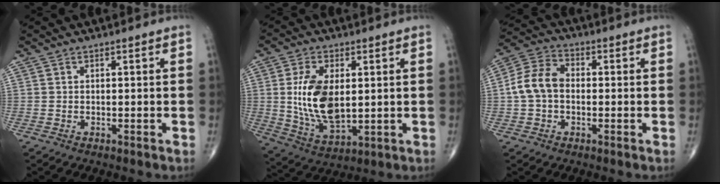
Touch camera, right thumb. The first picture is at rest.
{"total": 13.5, "force": [1.4, 7.3, 11.3], "torque": [-0.205, -0.017, 0.035]}
{"total": 8.4, "force": [-0.4, 6.0, 5.8], "torque": [-0.110, 0.030, -0.019]}